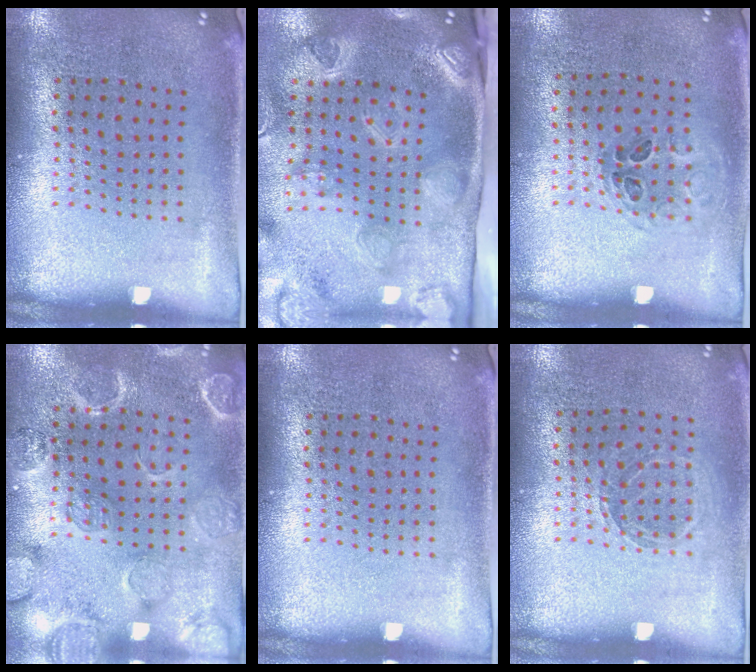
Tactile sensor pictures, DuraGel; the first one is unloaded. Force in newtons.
{"total": 4.0, "press": 3.0, "slide": 2.7}
{"total": 1.0, "press": 0.6, "slide": 0.7}
{"total": 2.3, "press": 2.3, "slide": 0.5}
{"total": 0.0}
{"total": 1.0, "press": 1.0, "slide": 0.1}